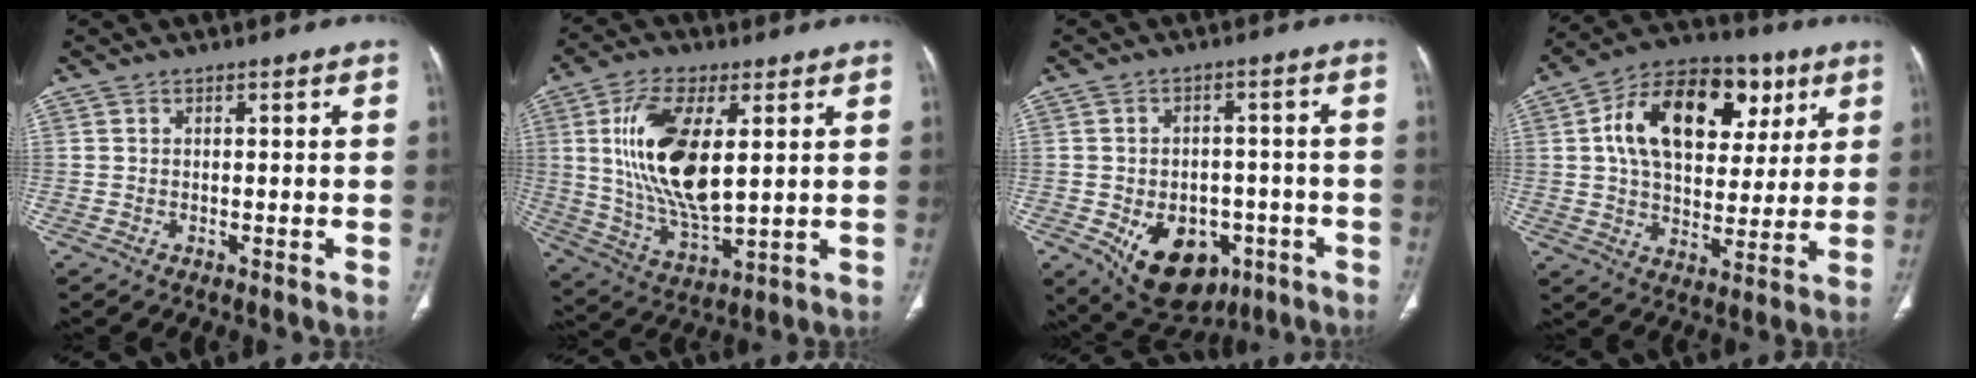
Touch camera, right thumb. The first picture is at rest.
{"total": 17.6, "force": [3.6, 7.7, 15.4], "torque": [-0.293, -0.021, 0.073]}
{"total": 14.2, "force": [-5.8, 9.7, 8.6], "torque": [-0.100, 0.018, -0.068]}
{"total": 21.6, "force": [6.9, 13.7, 15.2], "torque": [-0.213, 0.006, 0.105]}